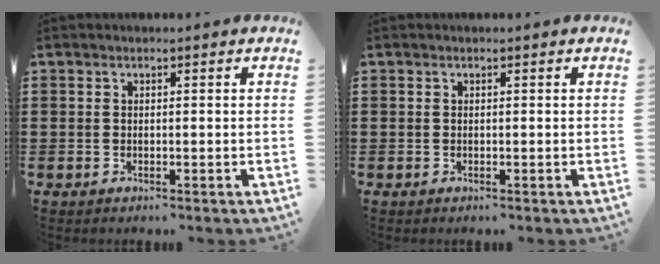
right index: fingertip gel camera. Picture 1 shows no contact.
{"total": 0.0}